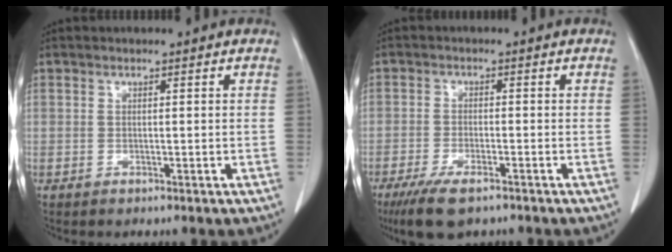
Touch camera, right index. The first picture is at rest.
{"total": 7.0, "force": [-4.9, 1.9, 4.6], "torque": [-0.082, -0.015, -0.080]}